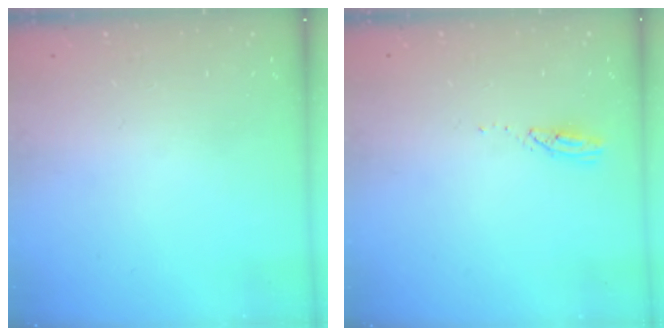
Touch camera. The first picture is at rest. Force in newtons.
{"total": 2.8, "press": 2.8, "slide": 0.4}